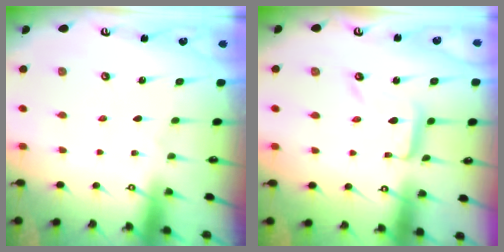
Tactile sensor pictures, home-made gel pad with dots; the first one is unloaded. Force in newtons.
{"total": 9.2, "press": 9.2, "slide": 0.6}